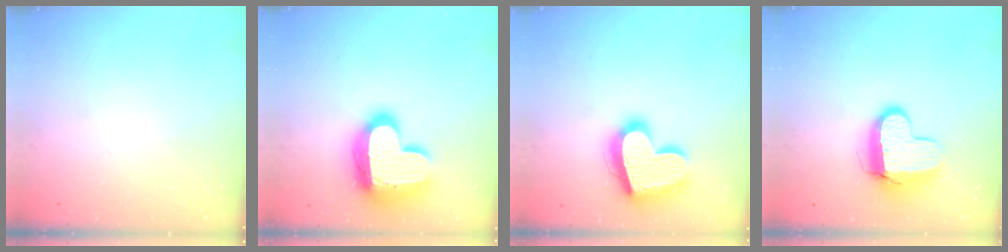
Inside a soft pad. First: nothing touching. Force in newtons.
{"total": 20.0, "press": 20.0, "slide": 1.6}
{"total": 20.5, "press": 20.4, "slide": 1.7}
{"total": 10.5, "press": 10.4, "slide": 0.8}